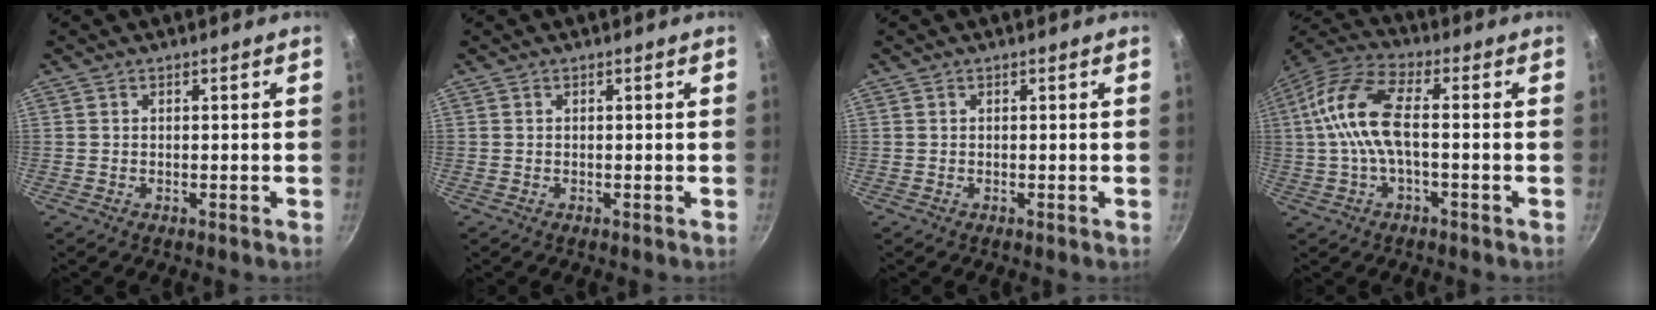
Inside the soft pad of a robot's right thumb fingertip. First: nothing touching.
{"total": 0.0}
{"total": 0.0}
{"total": 12.1, "force": [-0.5, 5.1, 11.0], "torque": [-0.234, 0.030, -0.024]}